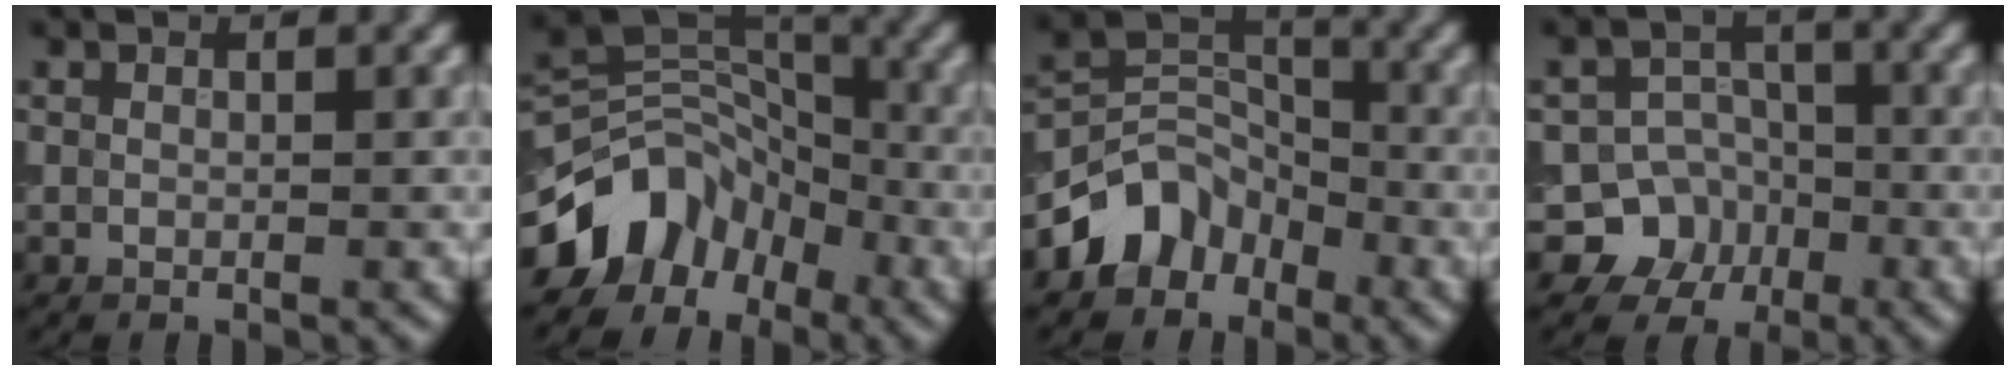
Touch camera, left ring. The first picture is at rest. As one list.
[{"total": 7.8, "force": [-4.5, 5.4, 3.3], "torque": [-0.046, 0.006, -0.097]}, {"total": 4.8, "force": [-3.1, 3.5, 1.4], "torque": [-0.010, 0.010, -0.061]}, {"total": 7.2, "force": [-3.1, 6.5, 0.8], "torque": [0.012, -0.003, -0.072]}]